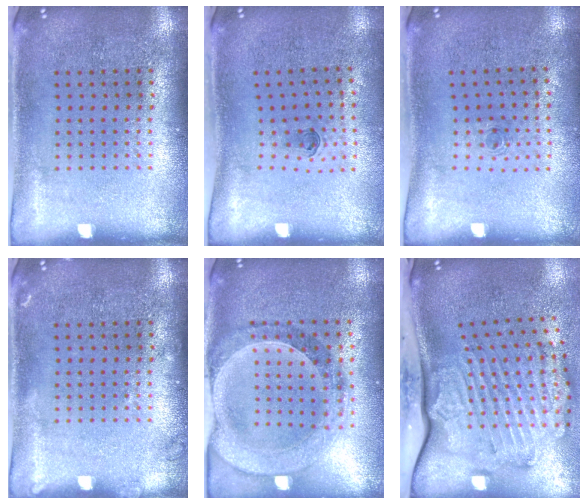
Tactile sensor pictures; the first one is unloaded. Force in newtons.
{"total": 0.6, "press": 0.3, "slide": 0.5}
{"total": 0.7, "press": 0.3, "slide": 0.6}
{"total": 0.9, "press": 0.9, "slide": 0.2}
{"total": 1.5, "press": 1.4, "slide": 0.3}
{"total": 3.6, "press": 2.5, "slide": 2.6}